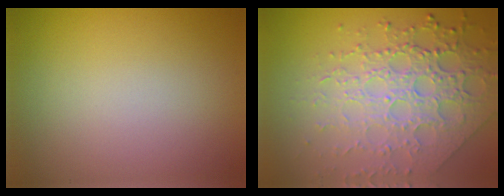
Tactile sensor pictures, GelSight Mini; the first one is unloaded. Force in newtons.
{"total": 7.5, "press": 5.4, "slide": 5.1}